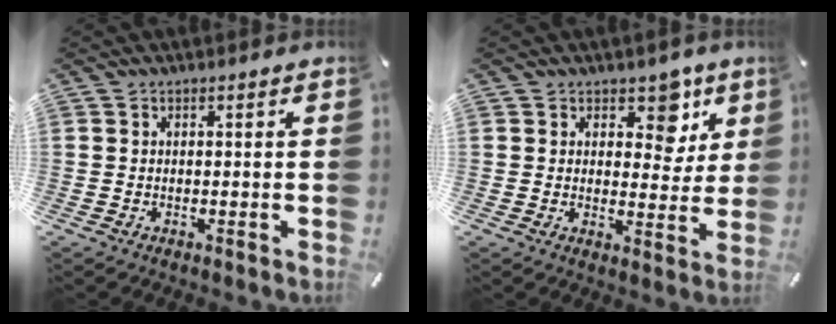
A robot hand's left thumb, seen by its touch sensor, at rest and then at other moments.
{"total": 7.9, "force": [4.4, 5.1, 4.2], "torque": [-0.029, -0.028, 0.067]}